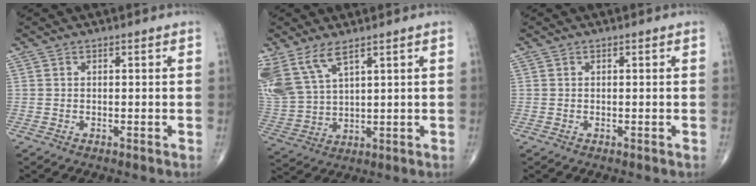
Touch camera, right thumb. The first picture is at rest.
{"total": 11.8, "force": [7.3, 5.0, 7.8], "torque": [-0.181, -0.022, 0.165]}
{"total": 0.0}